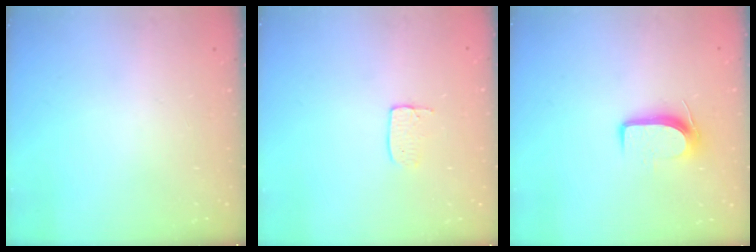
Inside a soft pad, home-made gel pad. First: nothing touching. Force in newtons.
{"total": 3.6, "press": 3.6, "slide": 0.2}
{"total": 8.0, "press": 8.0, "slide": 0.9}